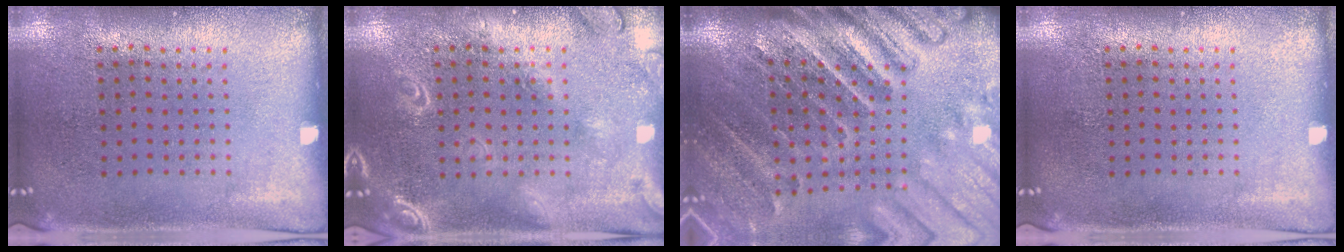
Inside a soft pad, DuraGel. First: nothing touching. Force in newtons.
{"total": 1.9, "press": 1.9, "slide": 0.2}
{"total": 4.4, "press": 3.6, "slide": 2.6}
{"total": 0.0}